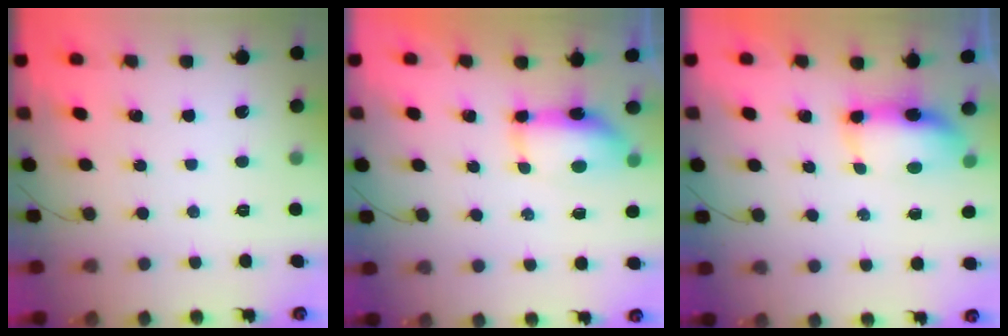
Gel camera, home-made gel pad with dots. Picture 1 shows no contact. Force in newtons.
{"total": 13.9, "press": 9.1, "slide": 10.5}
{"total": 8.1, "press": 7.5, "slide": 2.9}